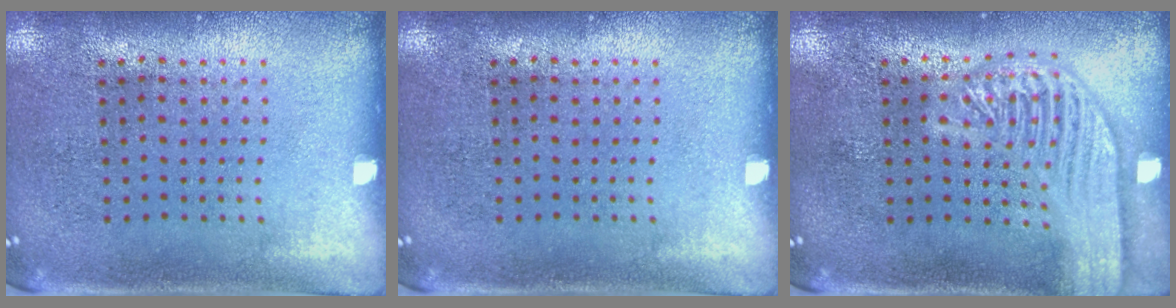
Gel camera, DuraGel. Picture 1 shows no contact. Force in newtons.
{"total": 0.0}
{"total": 3.7, "press": 3.7, "slide": 0.4}